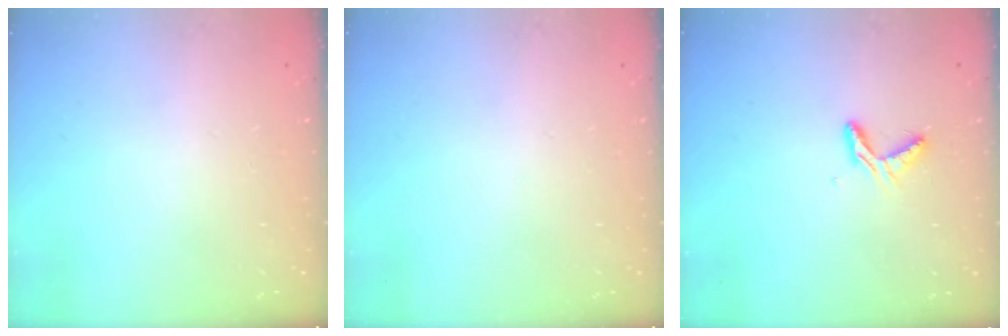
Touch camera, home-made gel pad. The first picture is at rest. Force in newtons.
{"total": 0.0}
{"total": 5.2, "press": 5.2, "slide": 0.4}